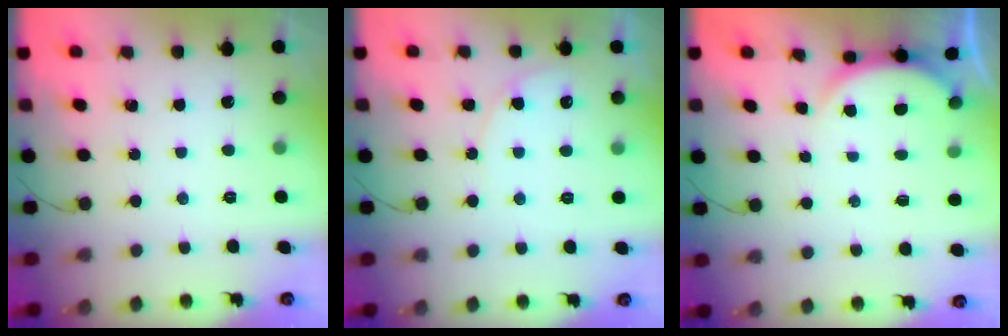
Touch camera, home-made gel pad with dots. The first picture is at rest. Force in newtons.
{"total": 5.4, "press": 5.4, "slide": 0.6}
{"total": 3.0, "press": 2.9, "slide": 0.6}